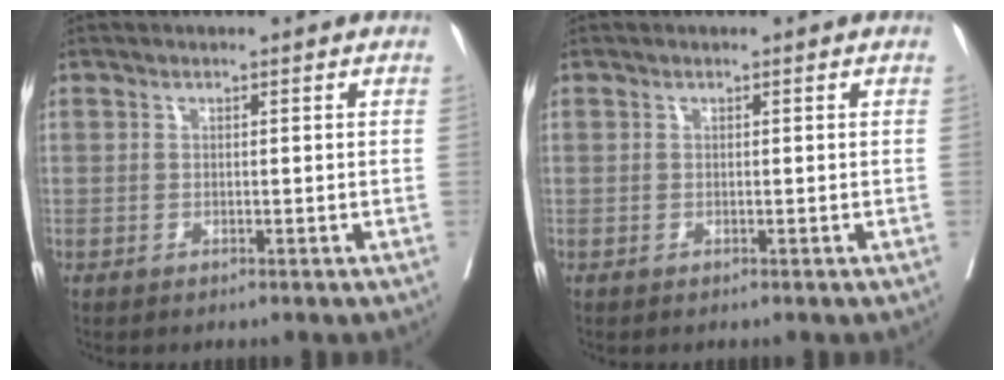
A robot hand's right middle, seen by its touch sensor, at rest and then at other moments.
{"total": 0.0}